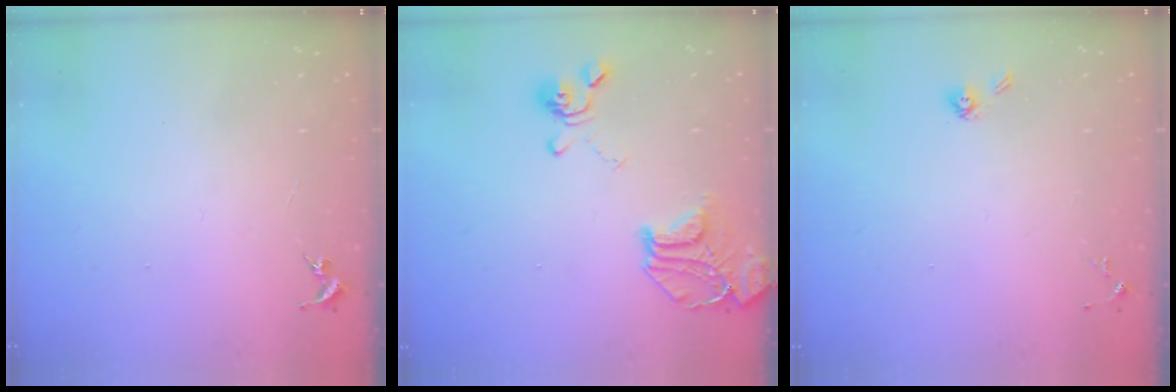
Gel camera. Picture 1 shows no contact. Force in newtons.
{"total": 16.7, "press": 16.5, "slide": 2.0}
{"total": 3.8, "press": 3.4, "slide": 1.7}